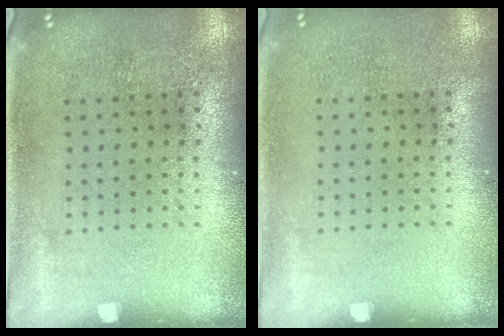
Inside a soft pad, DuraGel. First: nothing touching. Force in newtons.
{"total": 0.0}